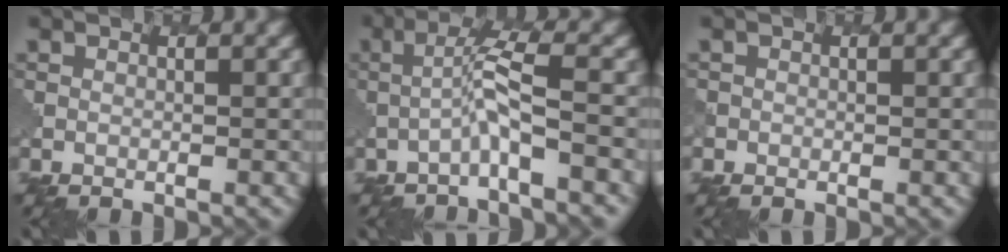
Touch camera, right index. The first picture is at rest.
{"total": 2.9, "force": [-1.0, 0.0, 2.8], "torque": [-0.055, 0.015, -0.026]}
{"total": 0.6, "force": [-0.2, 0.6, -0.1], "torque": [0.004, -0.004, -0.002]}